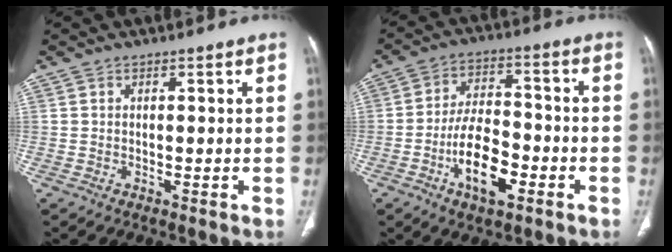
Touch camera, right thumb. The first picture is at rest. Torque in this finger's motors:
{"motor_torque": [2.89, 1.78, 1.25, -0.90, 0.11]}